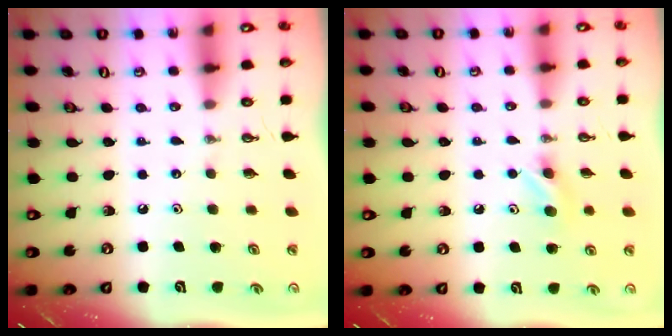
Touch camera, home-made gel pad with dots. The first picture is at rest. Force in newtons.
{"total": 6.8, "press": 6.6, "slide": 1.6}